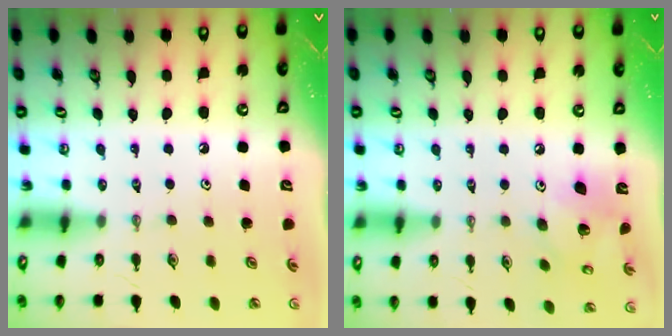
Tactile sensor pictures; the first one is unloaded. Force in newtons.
{"total": 11.2, "press": 11.1, "slide": 1.1}